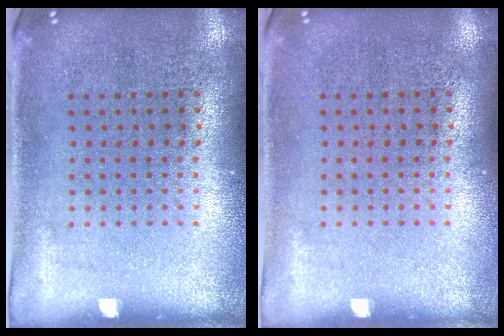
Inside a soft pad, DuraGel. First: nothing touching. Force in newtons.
{"total": 0.0}